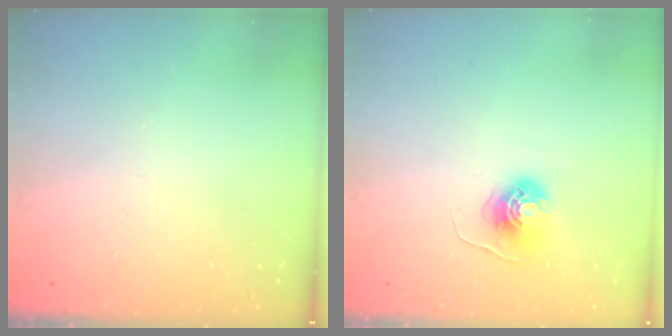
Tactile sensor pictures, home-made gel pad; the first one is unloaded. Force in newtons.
{"total": 6.7, "press": 6.7, "slide": 0.3}